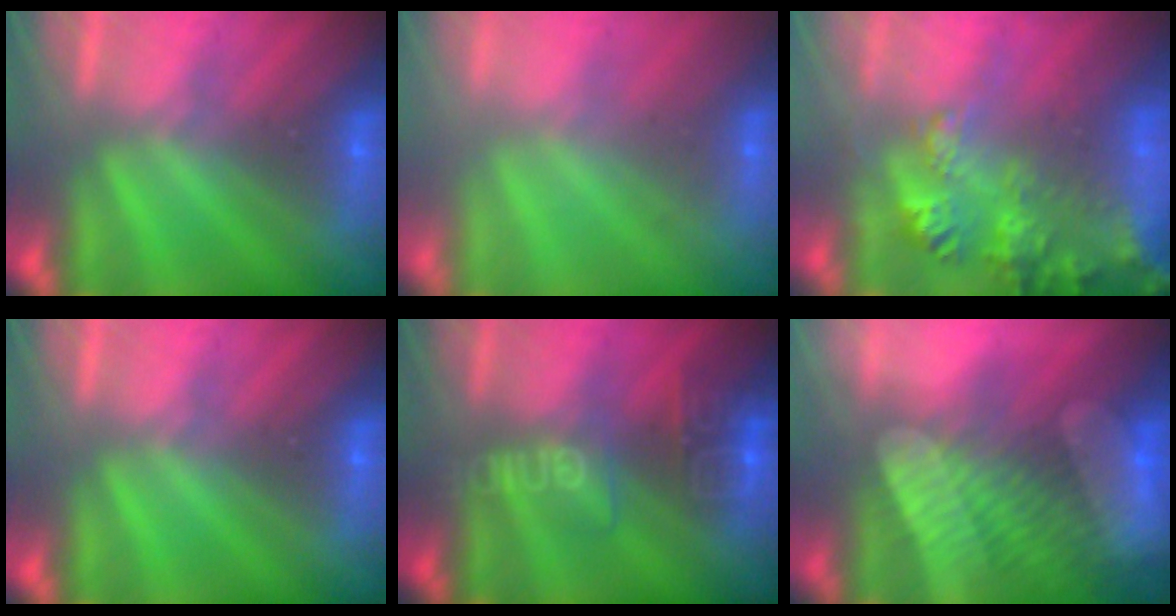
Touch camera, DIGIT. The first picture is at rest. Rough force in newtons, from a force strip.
{"total": 2.2}
{"total": 9.0}
{"total": 0.0}
{"total": 2.7}
{"total": 8.3}